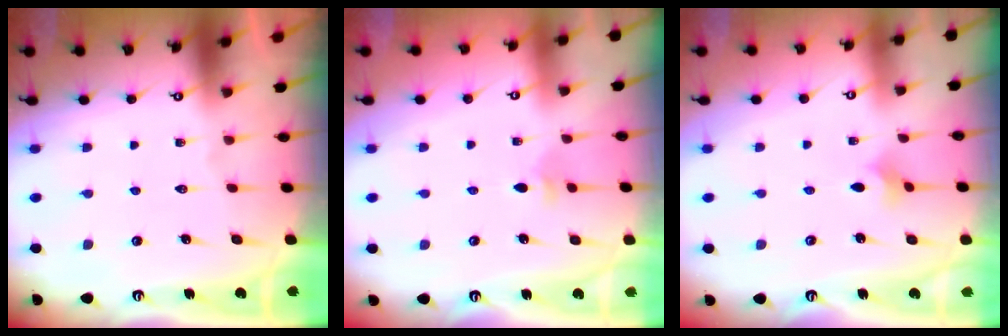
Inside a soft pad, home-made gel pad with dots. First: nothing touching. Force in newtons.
{"total": 3.2, "press": 3.2, "slide": 0.6}
{"total": 2.0, "press": 2.0, "slide": 0.4}